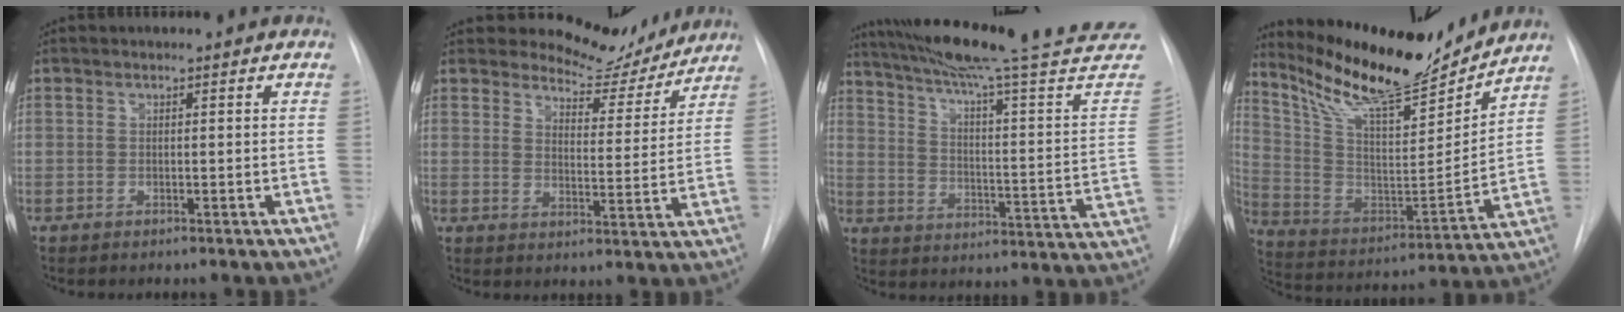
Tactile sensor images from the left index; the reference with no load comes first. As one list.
[{"total": 8.3, "force": [7.9, 2.5, 0.5], "torque": [0.001, -0.029, 0.101]}, {"total": 28.9, "force": [24.7, -0.8, 15.0], "torque": [-0.232, -0.080, 0.327]}, {"total": 20.1, "force": [17.9, 2.9, 8.7], "torque": [-0.166, -0.027, 0.301]}]